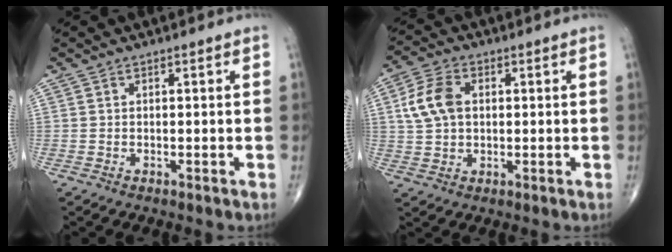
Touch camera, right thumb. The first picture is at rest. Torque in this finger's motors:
{"motor_torque": [-0.43, 0.75, 0.93, 0.08, 0.20]}